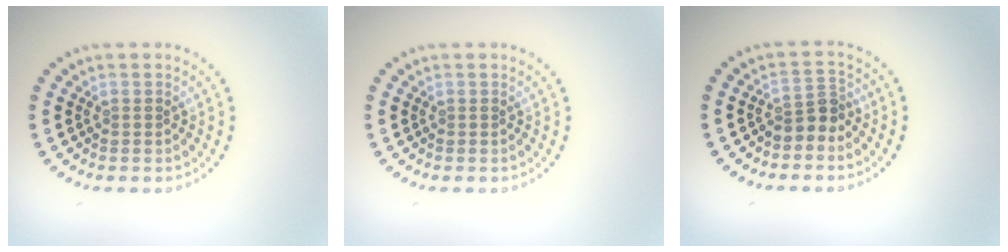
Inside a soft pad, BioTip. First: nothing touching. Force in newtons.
{"total": 0.0}
{"total": 2.3, "press": 1.8, "slide": 1.5}